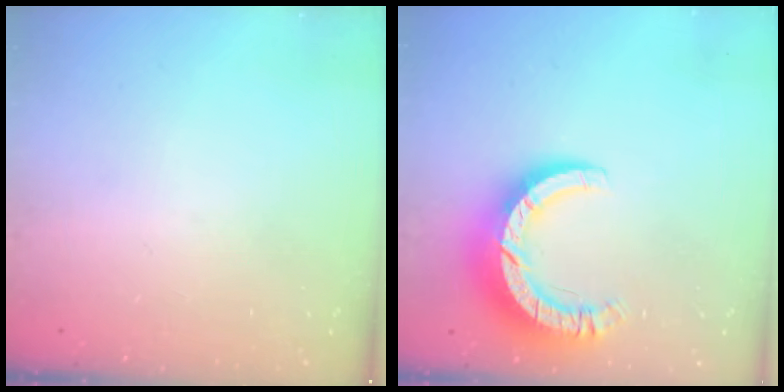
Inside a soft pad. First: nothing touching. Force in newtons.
{"total": 11.5, "press": 11.5, "slide": 1.0}